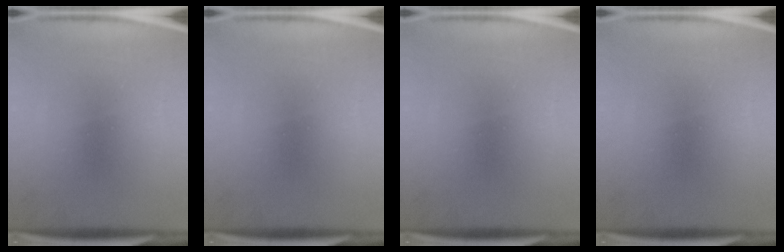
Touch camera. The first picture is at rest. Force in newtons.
{"total": 0.0}
{"total": 0.0}
{"total": 0.0}